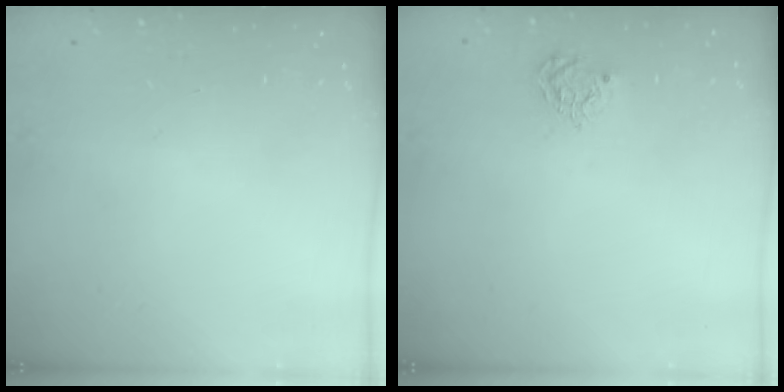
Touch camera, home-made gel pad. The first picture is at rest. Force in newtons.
{"total": 4.4, "press": 4.4, "slide": 0.5}